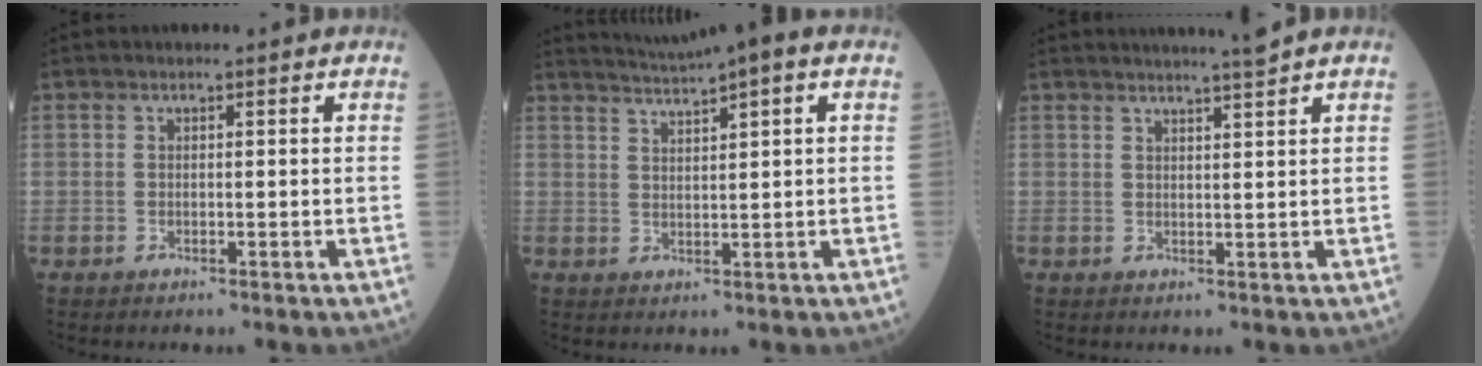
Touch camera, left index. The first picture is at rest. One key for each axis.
{"total": 6.6, "fx": 4.9, "fy": -0.1, "fz": 4.4, "tx": -0.082, "ty": 0.025, "tz": 0.079}
{"total": 3.7, "fx": 3.3, "fy": -1.1, "fz": 1.2, "tx": -0.020, "ty": -0.003, "tz": 0.050}